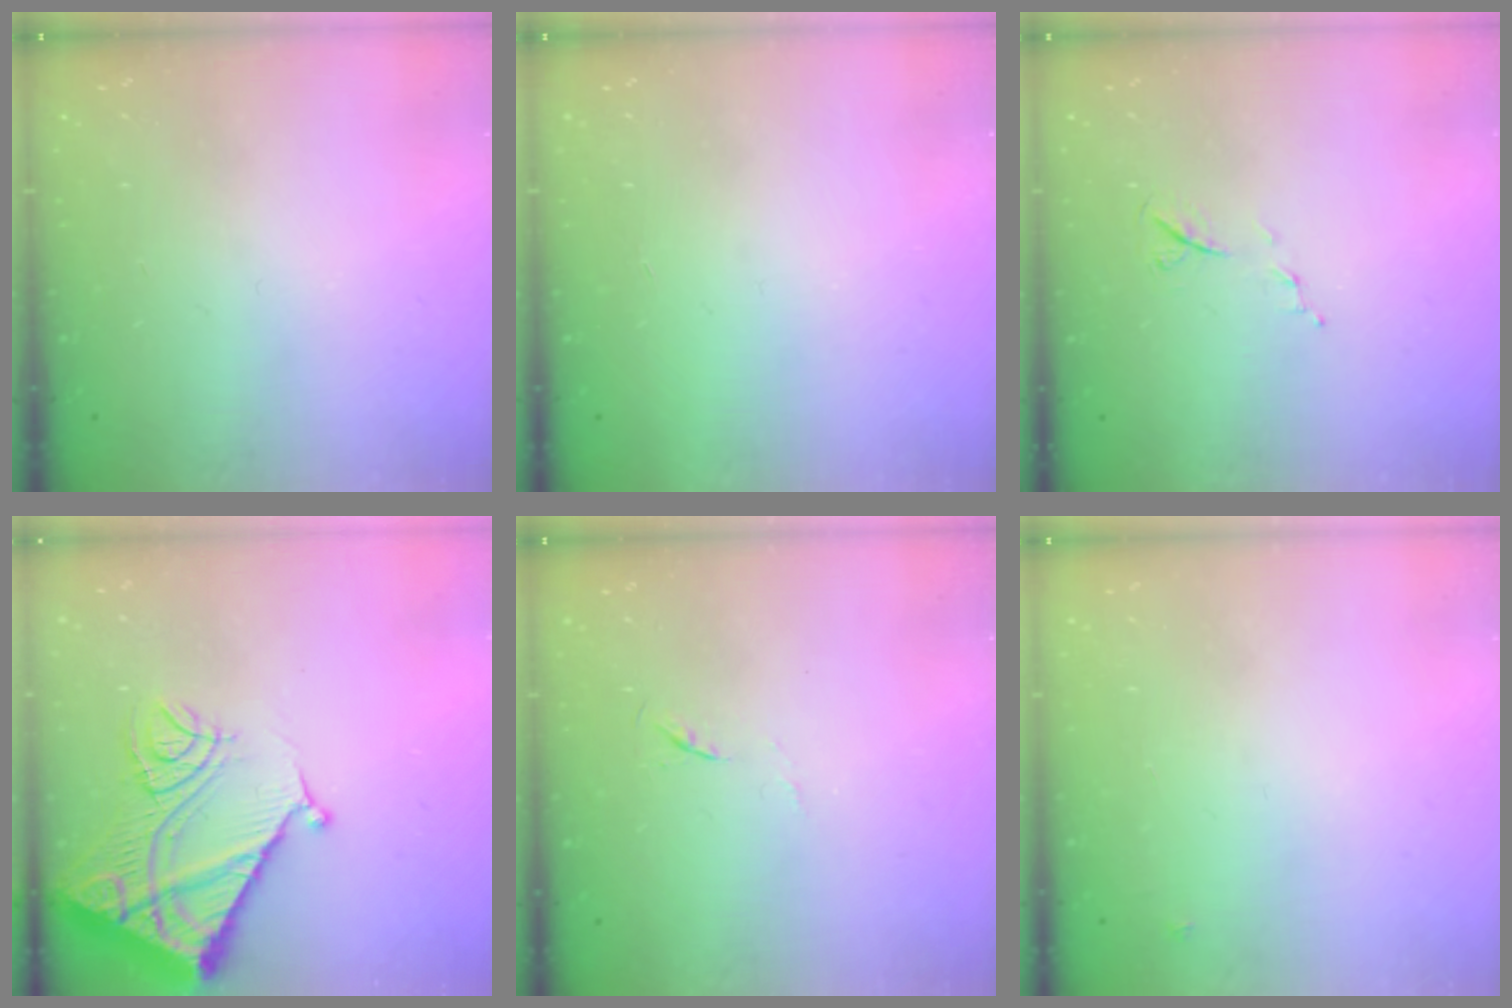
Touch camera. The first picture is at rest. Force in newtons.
{"total": 1.5, "press": 1.5, "slide": 0.1}
{"total": 6.1, "press": 5.9, "slide": 1.5}
{"total": 16.1, "press": 16.0, "slide": 1.8}
{"total": 4.0, "press": 4.0, "slide": 0.6}
{"total": 3.4, "press": 3.3, "slide": 0.4}